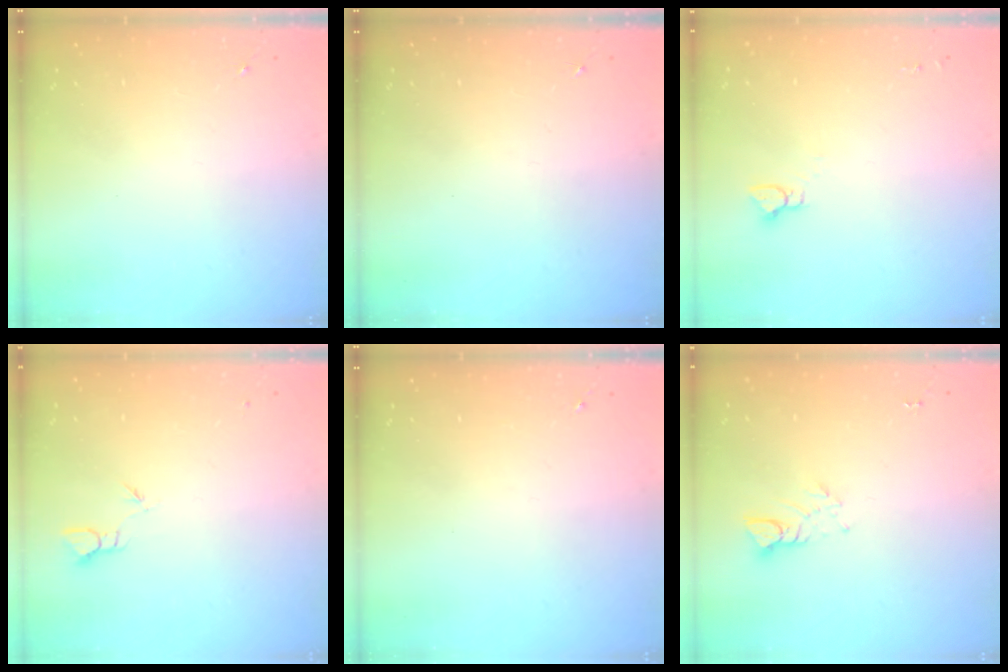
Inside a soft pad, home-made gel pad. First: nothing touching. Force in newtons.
{"total": 0.0}
{"total": 3.3, "press": 3.3, "slide": 0.2}
{"total": 2.0, "press": 2.0, "slide": 0.1}
{"total": 0.0}
{"total": 3.5, "press": 3.5, "slide": 0.3}